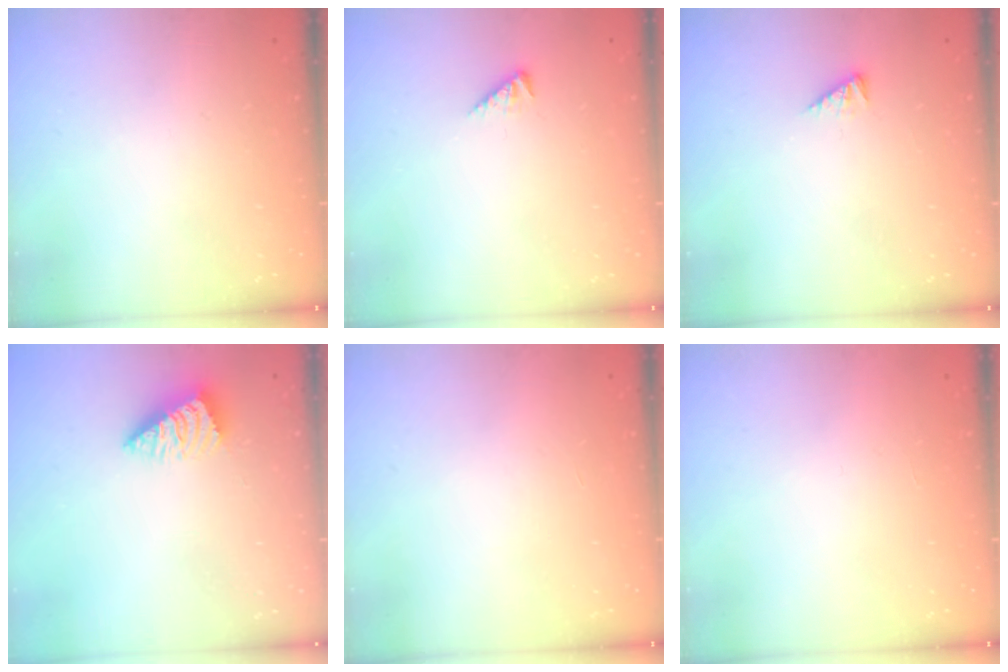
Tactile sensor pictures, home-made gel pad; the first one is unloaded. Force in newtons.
{"total": 2.4, "press": 2.3, "slide": 0.5}
{"total": 2.9, "press": 2.9, "slide": 0.4}
{"total": 2.4, "press": 2.4, "slide": 0.4}
{"total": 0.0}
{"total": 0.0}